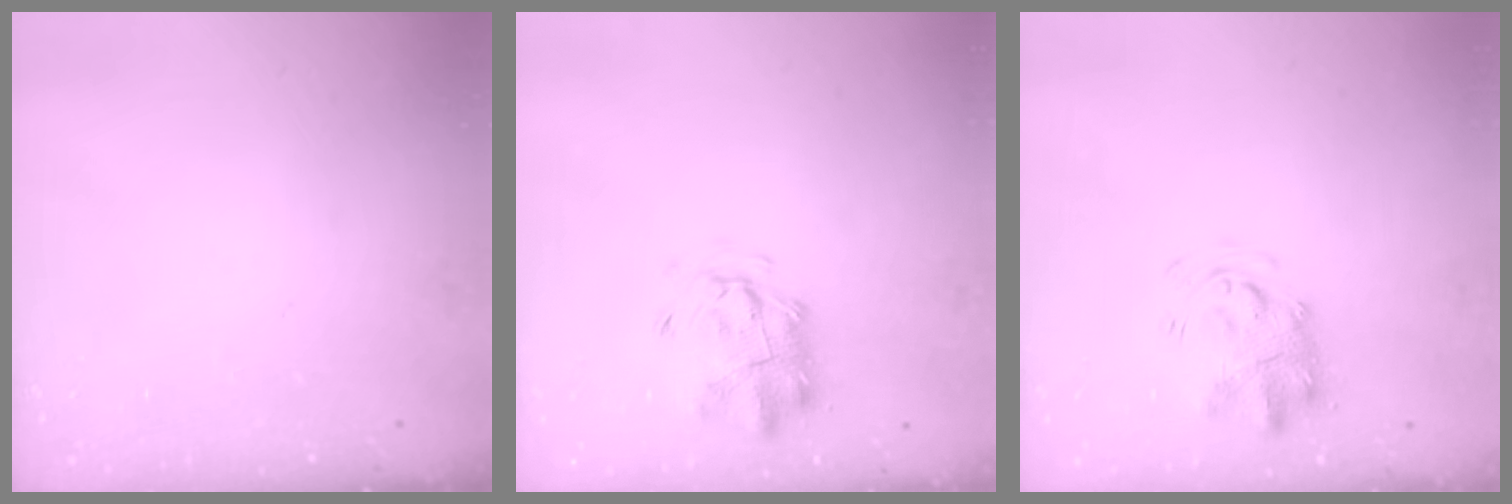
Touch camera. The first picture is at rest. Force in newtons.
{"total": 2.9, "press": 2.9, "slide": 0.7}
{"total": 3.1, "press": 3.0, "slide": 0.6}